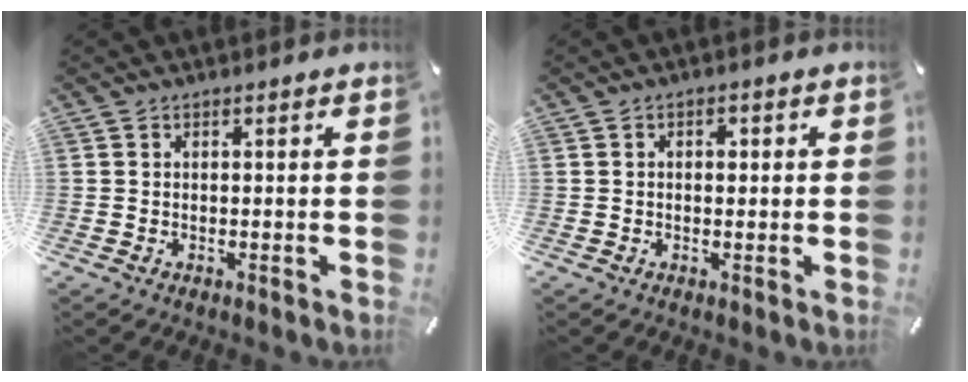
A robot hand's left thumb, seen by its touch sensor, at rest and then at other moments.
{"total": 1.7, "force": [0.1, 1.1, 1.2], "torque": [-0.017, 0.003, -0.001]}